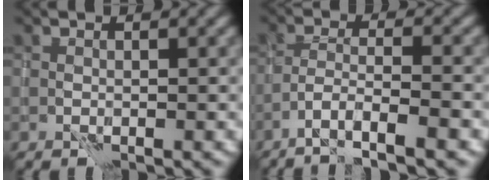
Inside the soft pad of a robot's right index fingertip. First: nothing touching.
{"total": 4.7, "force": [-3.2, 0.4, 3.4], "torque": [-0.058, 0.006, -0.056]}